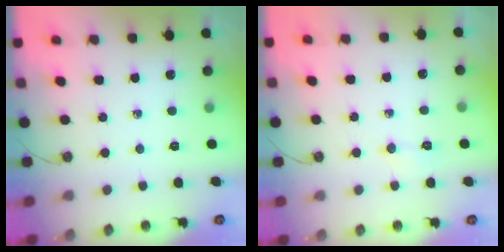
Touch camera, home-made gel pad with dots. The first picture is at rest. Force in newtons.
{"total": 2.9, "press": 2.9, "slide": 0.5}